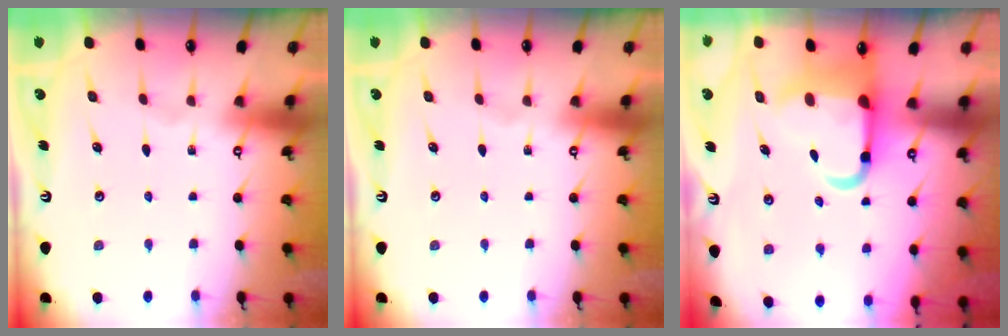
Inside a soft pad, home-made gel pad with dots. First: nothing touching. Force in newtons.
{"total": 0.0}
{"total": 9.7, "press": 9.4, "slide": 2.3}